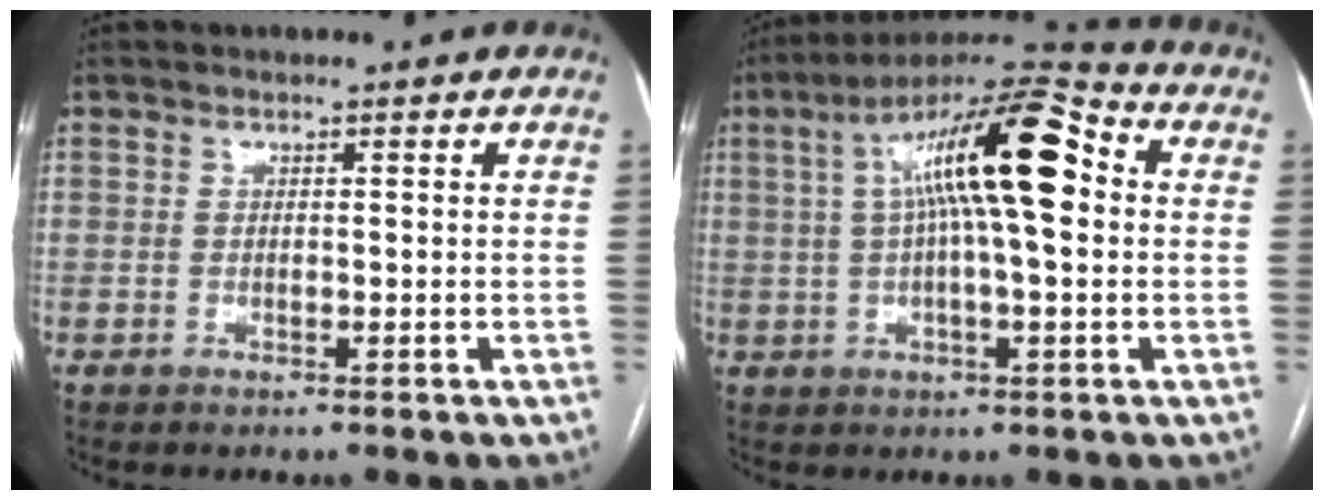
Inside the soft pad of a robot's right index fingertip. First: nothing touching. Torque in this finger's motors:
{"motor_torque": [1.75, -0.30, 0.51, 0.21]}